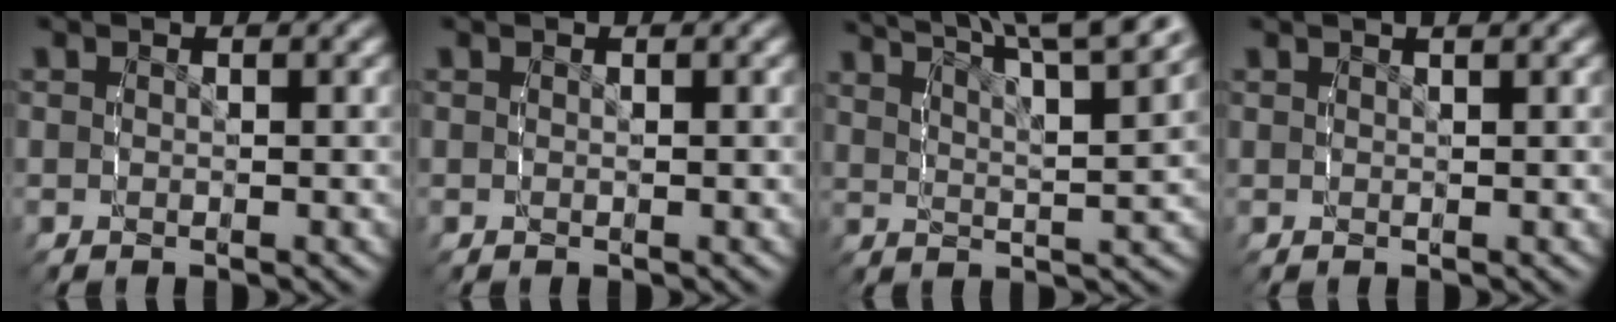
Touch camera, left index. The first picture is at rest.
{"total": 0.0}
{"total": 9.0, "force": [6.2, 3.4, 5.5], "torque": [-0.069, 0.020, 0.083]}
{"total": 1.2, "force": [1.1, -0.1, 0.4], "torque": [-0.003, 0.005, 0.017]}